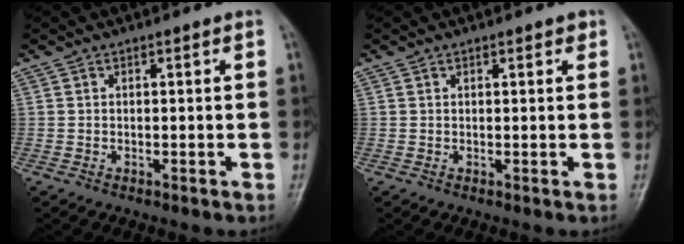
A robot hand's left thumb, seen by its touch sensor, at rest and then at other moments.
{"total": 1.3, "force": [0.9, 0.6, 0.8], "torque": [-0.004, -0.002, 0.008]}